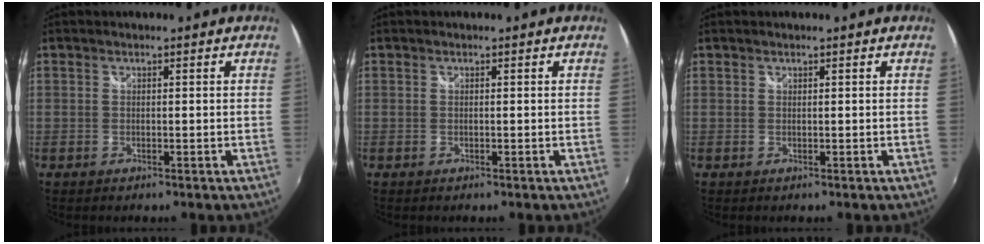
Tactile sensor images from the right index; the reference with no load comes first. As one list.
[{"total": 0.0}, {"total": 0.0}]